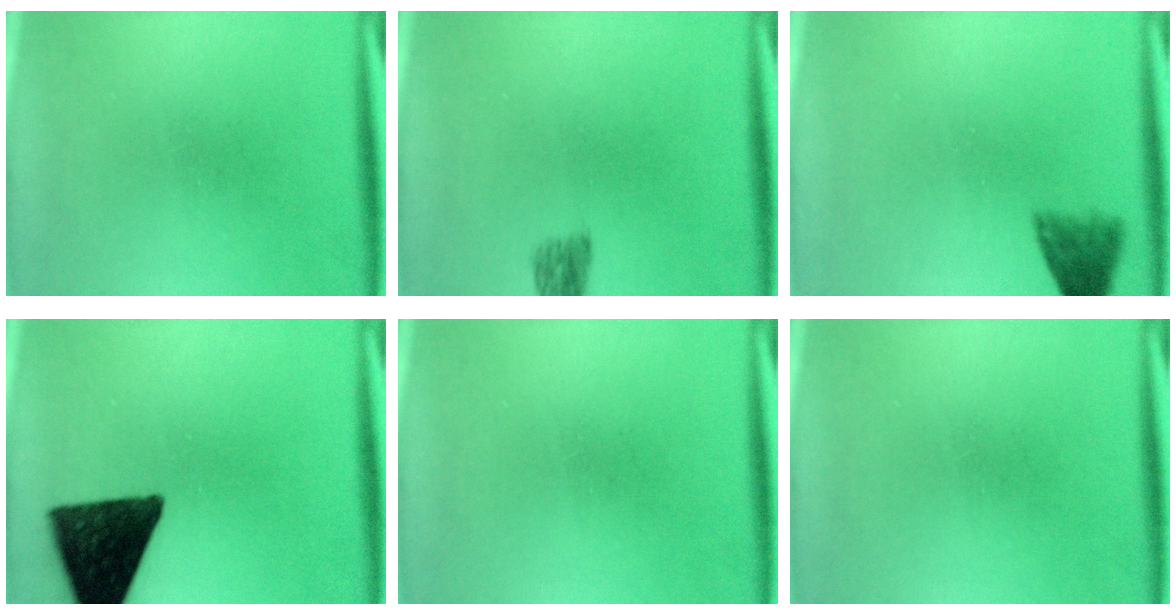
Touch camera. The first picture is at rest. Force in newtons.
{"total": 2.5}
{"total": 3.8}
{"total": 14.9}
{"total": 0.0}
{"total": 0.0}